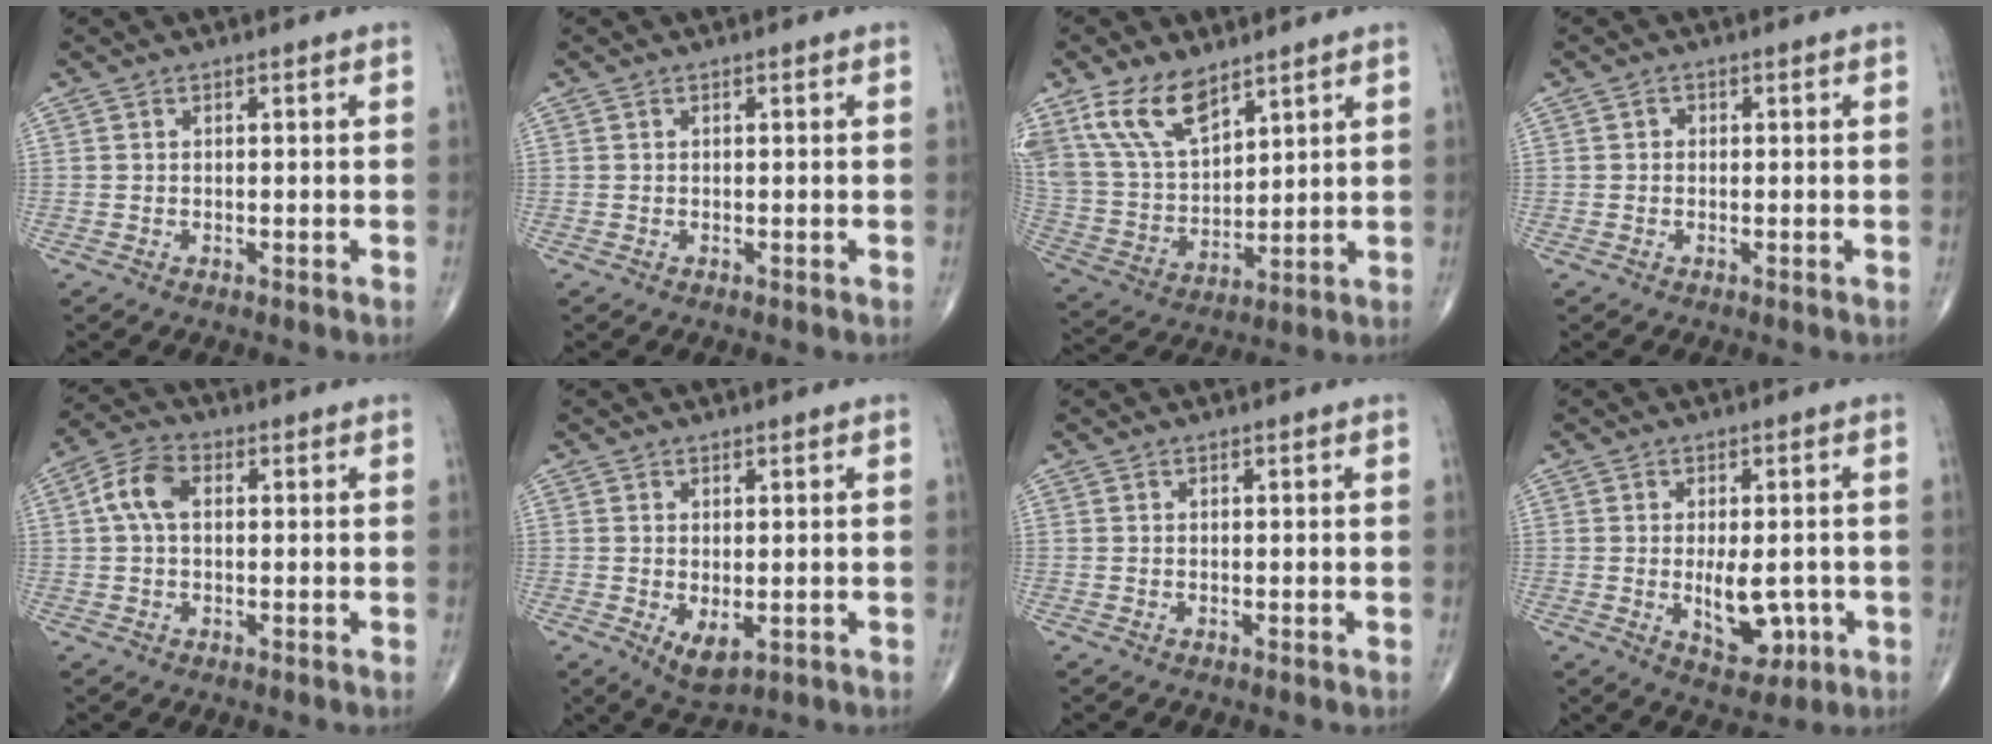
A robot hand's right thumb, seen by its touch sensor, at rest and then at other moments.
{"total": 0.0}
{"total": 13.9, "force": [8.9, 6.8, 8.2], "torque": [-0.142, -0.035, 0.190]}
{"total": 0.7, "force": [0.0, 0.7, 0.3], "torque": [0.001, 0.002, -0.004]}
{"total": 6.3, "force": [1.0, 3.9, 4.9], "torque": [-0.104, 0.020, 0.012]}
{"total": 4.4, "force": [-0.9, 2.1, 3.8], "torque": [-0.058, -0.012, -0.004]}
{"total": 0.0}
{"total": 8.0, "force": [-1.4, 4.1, 6.7], "torque": [-0.078, -0.008, -0.009]}